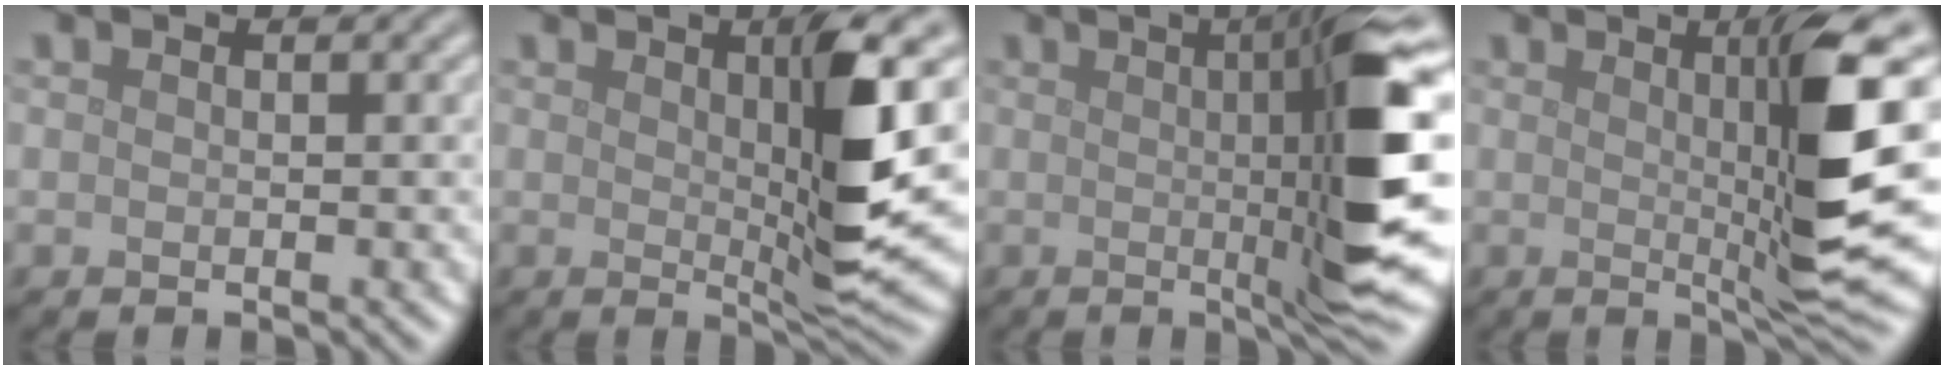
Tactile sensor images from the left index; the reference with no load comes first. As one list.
[{"total": 6.8, "force": [1.2, 0.9, 6.6], "torque": [-0.106, -0.013, 0.029]}, {"total": 11.5, "force": [0.7, 1.6, 11.4], "torque": [-0.145, 0.003, 0.015]}, {"total": 9.3, "force": [1.3, 1.1, 9.1], "torque": [-0.127, -0.003, 0.030]}]